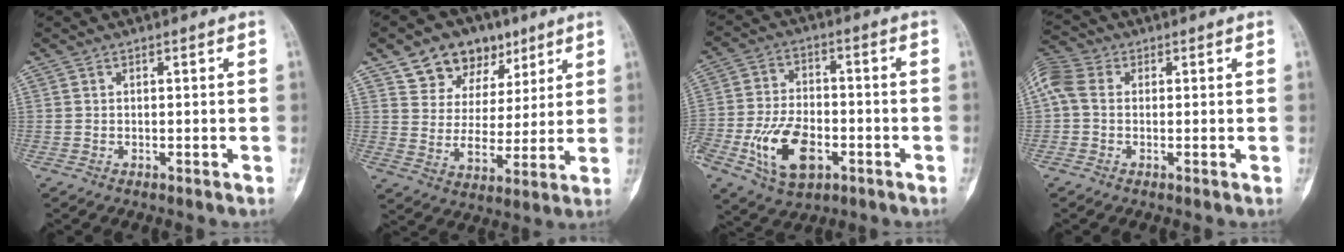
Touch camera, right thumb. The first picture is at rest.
{"total": 13.8, "force": [8.4, 9.7, 5.1], "torque": [-0.035, -0.031, 0.143]}
{"total": 13.4, "force": [-4.9, 7.8, 9.7], "torque": [-0.172, 0.015, -0.085]}
{"total": 6.1, "force": [0.7, 4.5, 4.0], "torque": [-0.098, 0.019, 0.006]}